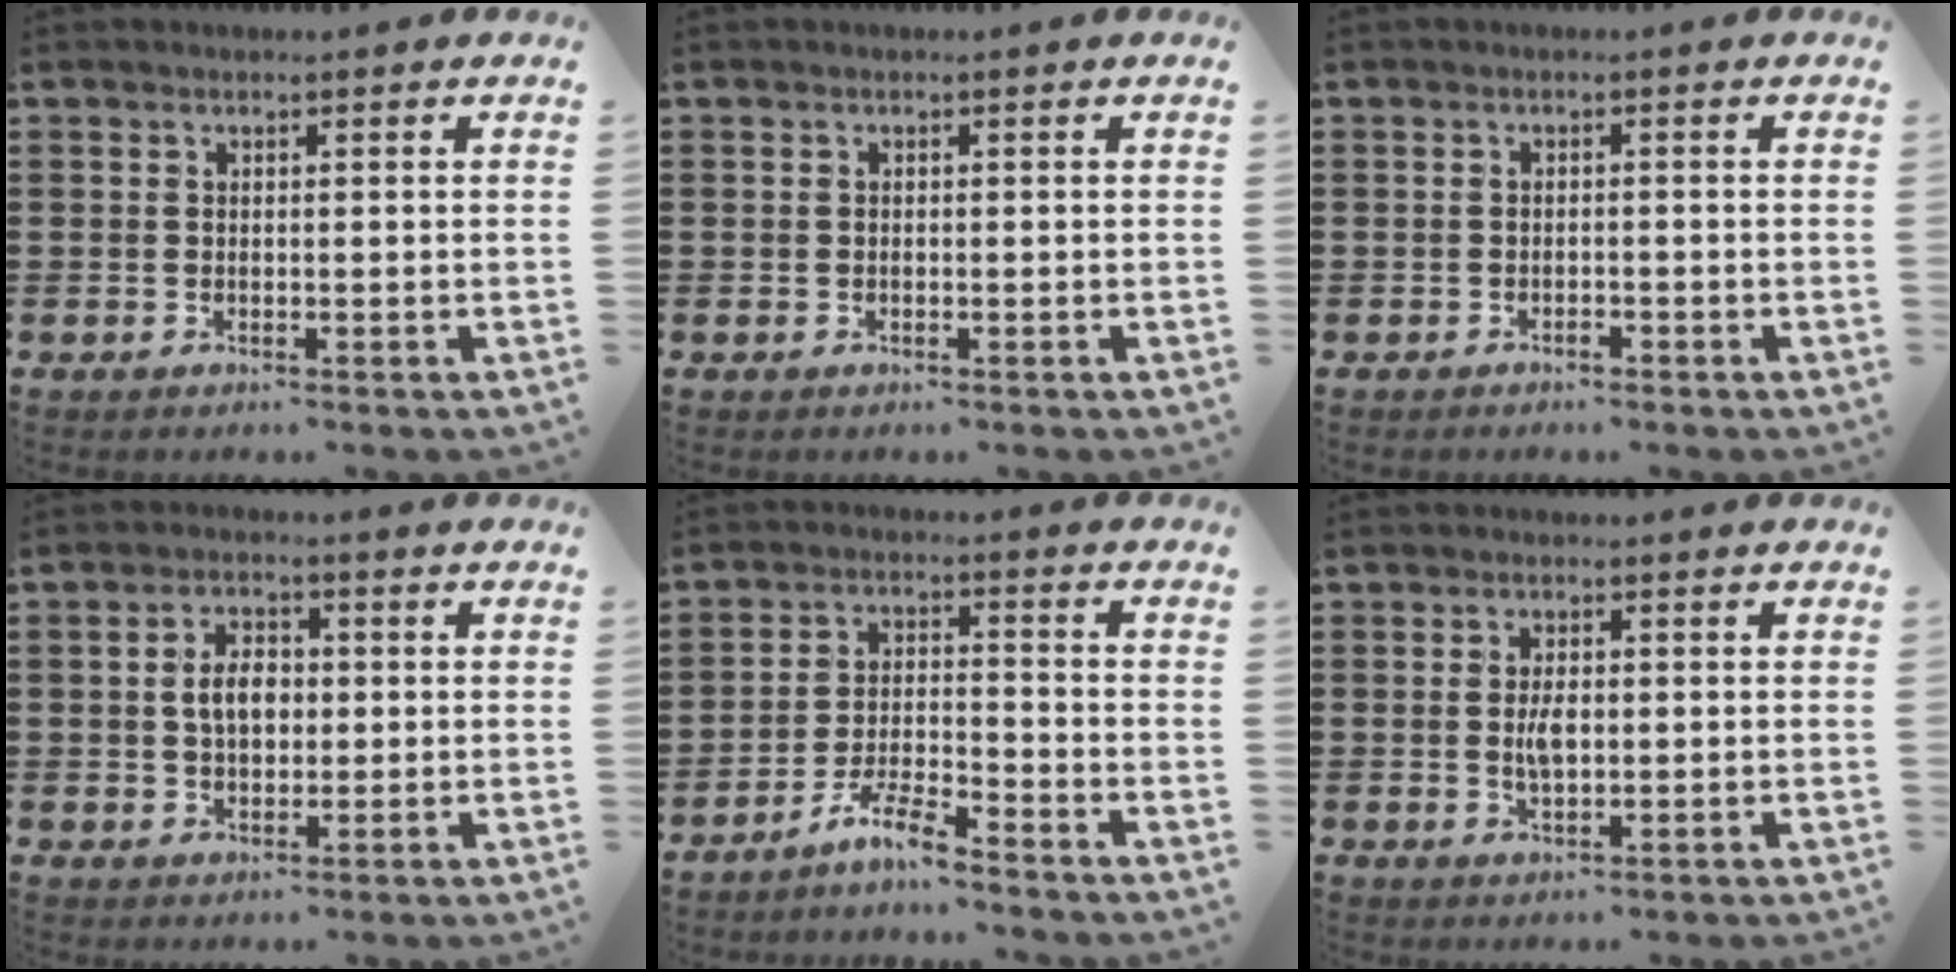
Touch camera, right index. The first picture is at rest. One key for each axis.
{"total": 0.0}
{"total": 1.0, "fx": -1.0, "fy": 0.1, "fz": 0.3, "tx": -0.010, "ty": -0.003, "tz": -0.020}
{"total": 4.7, "fx": 0.2, "fy": 2.9, "fz": 3.7, "tx": -0.068, "ty": 0.010, "tz": -0.002}
{"total": 5.3, "fx": -4.8, "fy": 0.2, "fz": 2.3, "tx": -0.063, "ty": -0.005, "tz": -0.096}
{"total": 3.6, "fx": 0.0, "fy": 1.6, "fz": 3.2, "tx": -0.062, "ty": 0.004, "tz": -0.001}